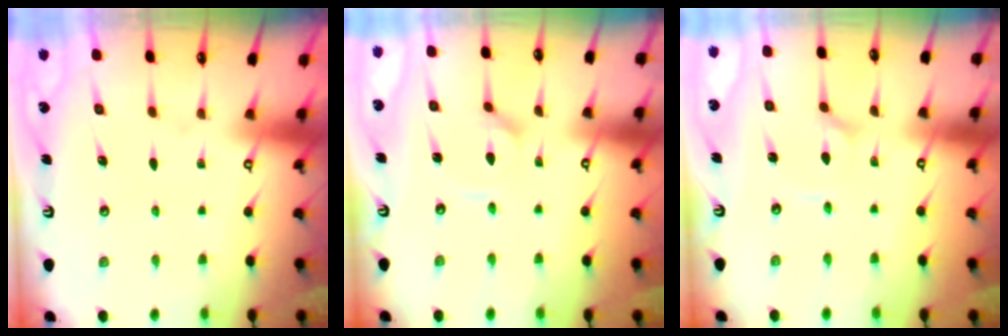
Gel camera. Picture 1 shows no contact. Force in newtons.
{"total": 4.3, "press": 4.3, "slide": 0.5}
{"total": 2.5, "press": 2.5, "slide": 0.3}